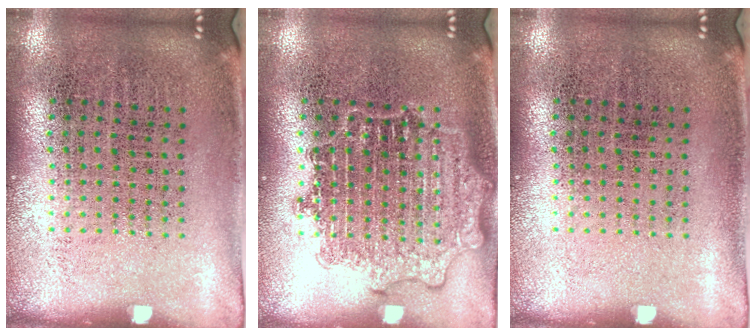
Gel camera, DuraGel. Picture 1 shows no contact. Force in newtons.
{"total": 3.0, "press": 3.0, "slide": 0.4}
{"total": 0.0}